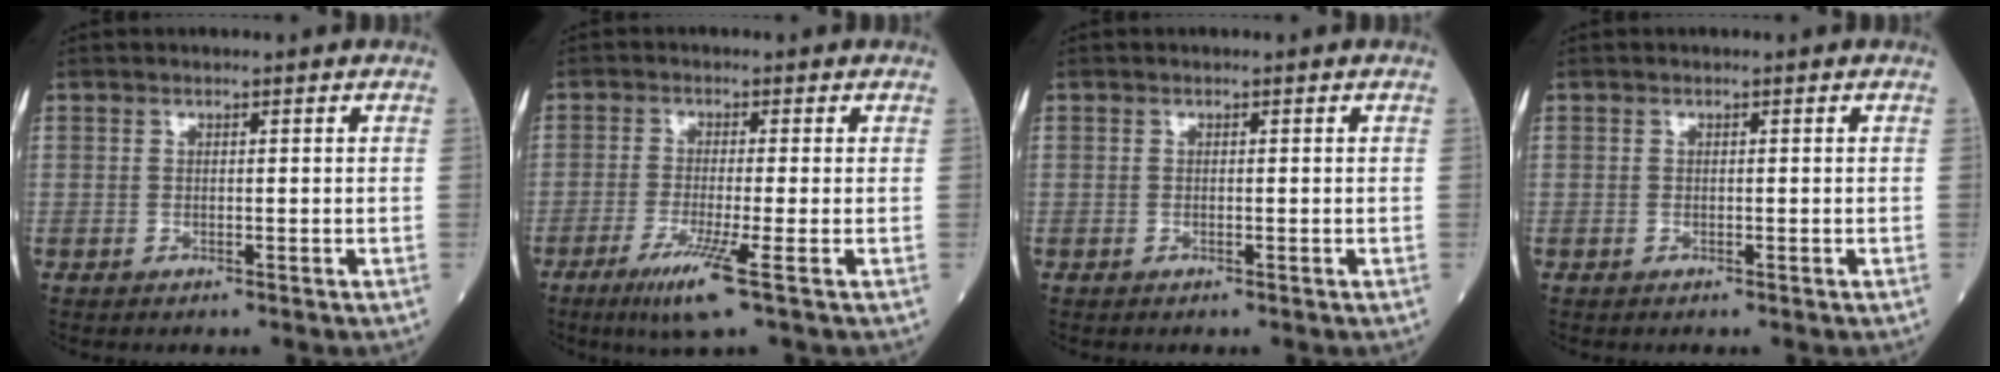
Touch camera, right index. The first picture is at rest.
{"total": 6.0, "force": [-3.1, -0.9, 5.0], "torque": [-0.095, -0.021, -0.061]}
{"total": 0.0}
{"total": 0.0}